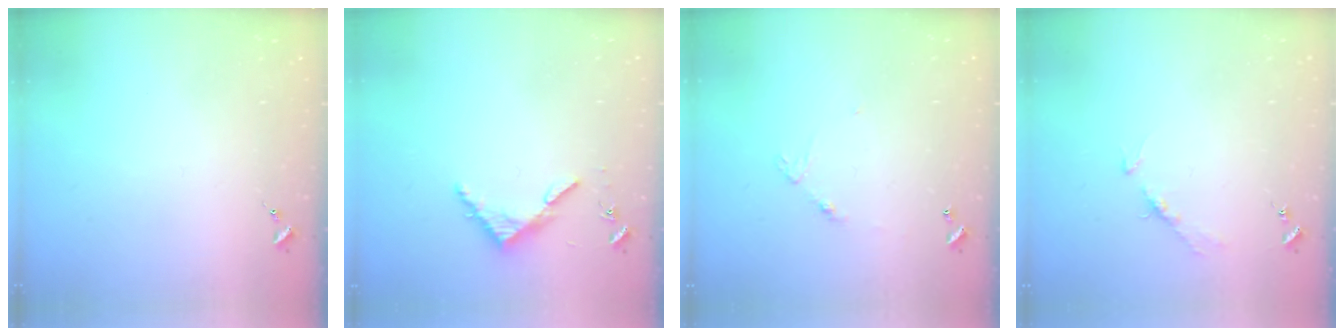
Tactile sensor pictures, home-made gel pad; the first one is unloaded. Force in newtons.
{"total": 3.9, "press": 3.9, "slide": 0.3}
{"total": 4.6, "press": 4.6, "slide": 0.3}
{"total": 4.4, "press": 4.4, "slide": 0.6}